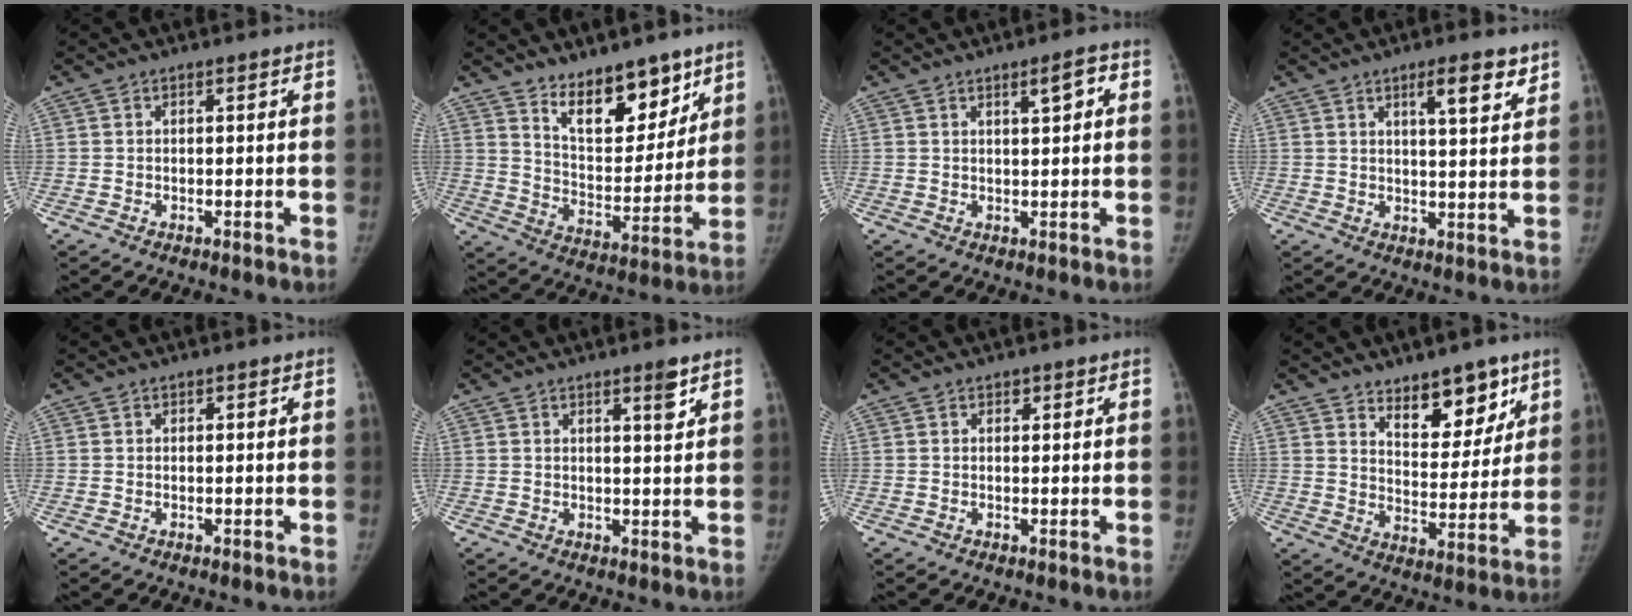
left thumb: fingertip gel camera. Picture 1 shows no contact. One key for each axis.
{"total": 14.0, "fx": 9.9, "fy": 6.4, "fz": 7.6, "tx": -0.069, "ty": -0.081, "tz": 0.173}
{"total": 3.3, "fx": 1.3, "fy": 0.8, "fz": 2.9, "tx": -0.039, "ty": -0.002, "tz": 0.020}
{"total": 7.0, "fx": 4.3, "fy": 1.6, "fz": 5.3, "tx": -0.069, "ty": -0.026, "tz": 0.063}
{"total": 0.0}
{"total": 2.8, "fx": 1.8, "fy": 0.3, "fz": 2.1, "tx": -0.028, "ty": -0.014, "tz": 0.028}
{"total": 0.8, "fx": 0.5, "fy": 0.5, "fz": 0.2, "tx": 0.002, "ty": -0.003, "tz": 0.005}
{"total": 11.6, "fx": 7.8, "fy": 5.7, "fz": 6.5, "tx": -0.049, "ty": -0.056, "tz": 0.126}